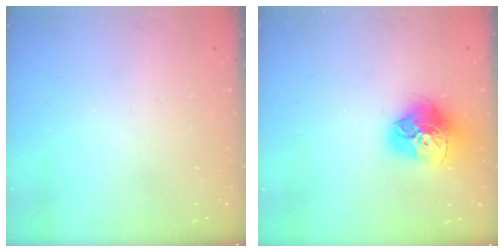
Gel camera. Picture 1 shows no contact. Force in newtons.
{"total": 16.9, "press": 16.8, "slide": 1.7}